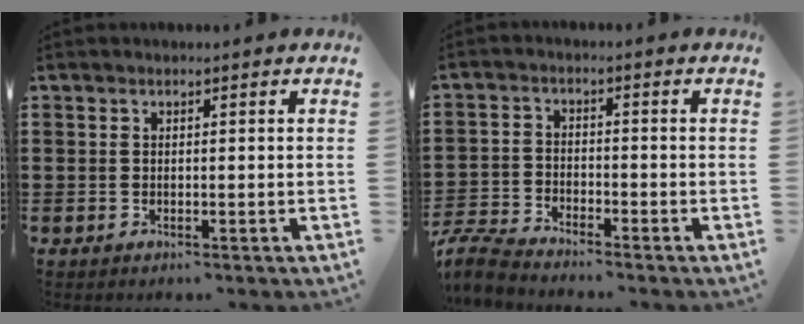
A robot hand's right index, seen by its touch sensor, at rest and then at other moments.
{"total": 4.6, "force": [-4.5, 0.2, 0.9], "torque": [-0.045, -0.010, -0.097]}